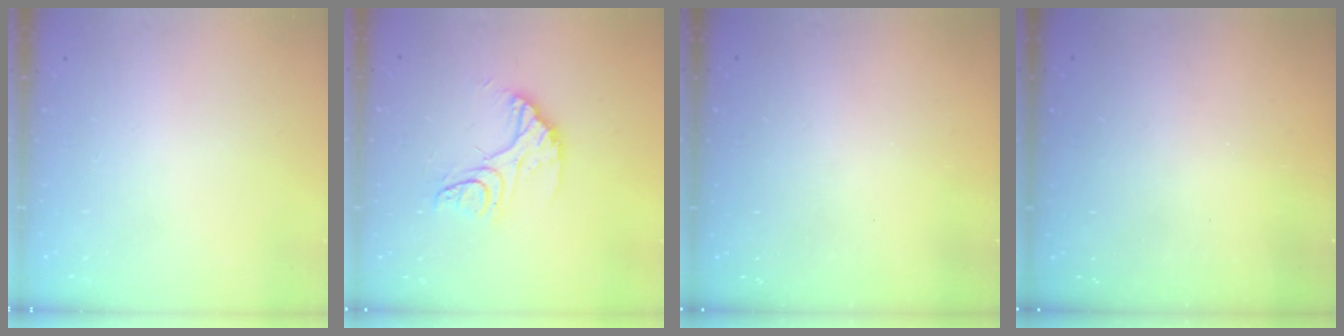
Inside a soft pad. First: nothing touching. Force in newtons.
{"total": 13.5, "press": 13.4, "slide": 1.3}
{"total": 3.1, "press": 3.1, "slide": 0.1}
{"total": 3.0, "press": 3.0, "slide": 0.1}